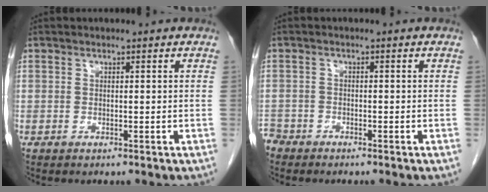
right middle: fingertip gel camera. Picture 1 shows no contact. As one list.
[{"total": 3.0, "force": [-2.7, 1.3, 0.1], "torque": [-0.004, -0.002, -0.054]}]